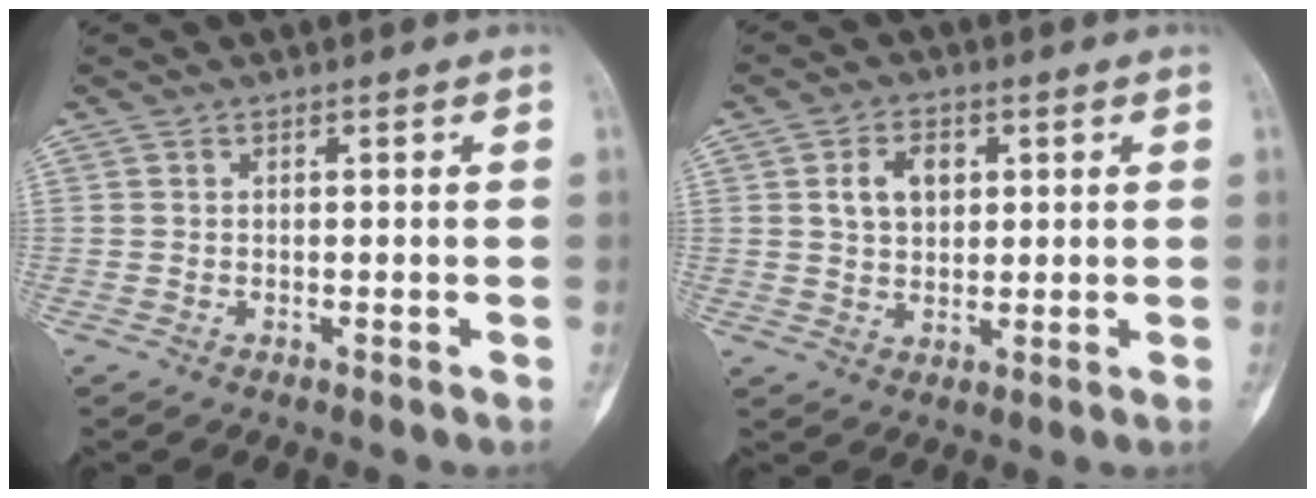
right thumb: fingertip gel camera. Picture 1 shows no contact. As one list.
[{"total": 6.0, "force": [1.7, 4.2, 4.0], "torque": [-0.054, 0.000, 0.029]}]